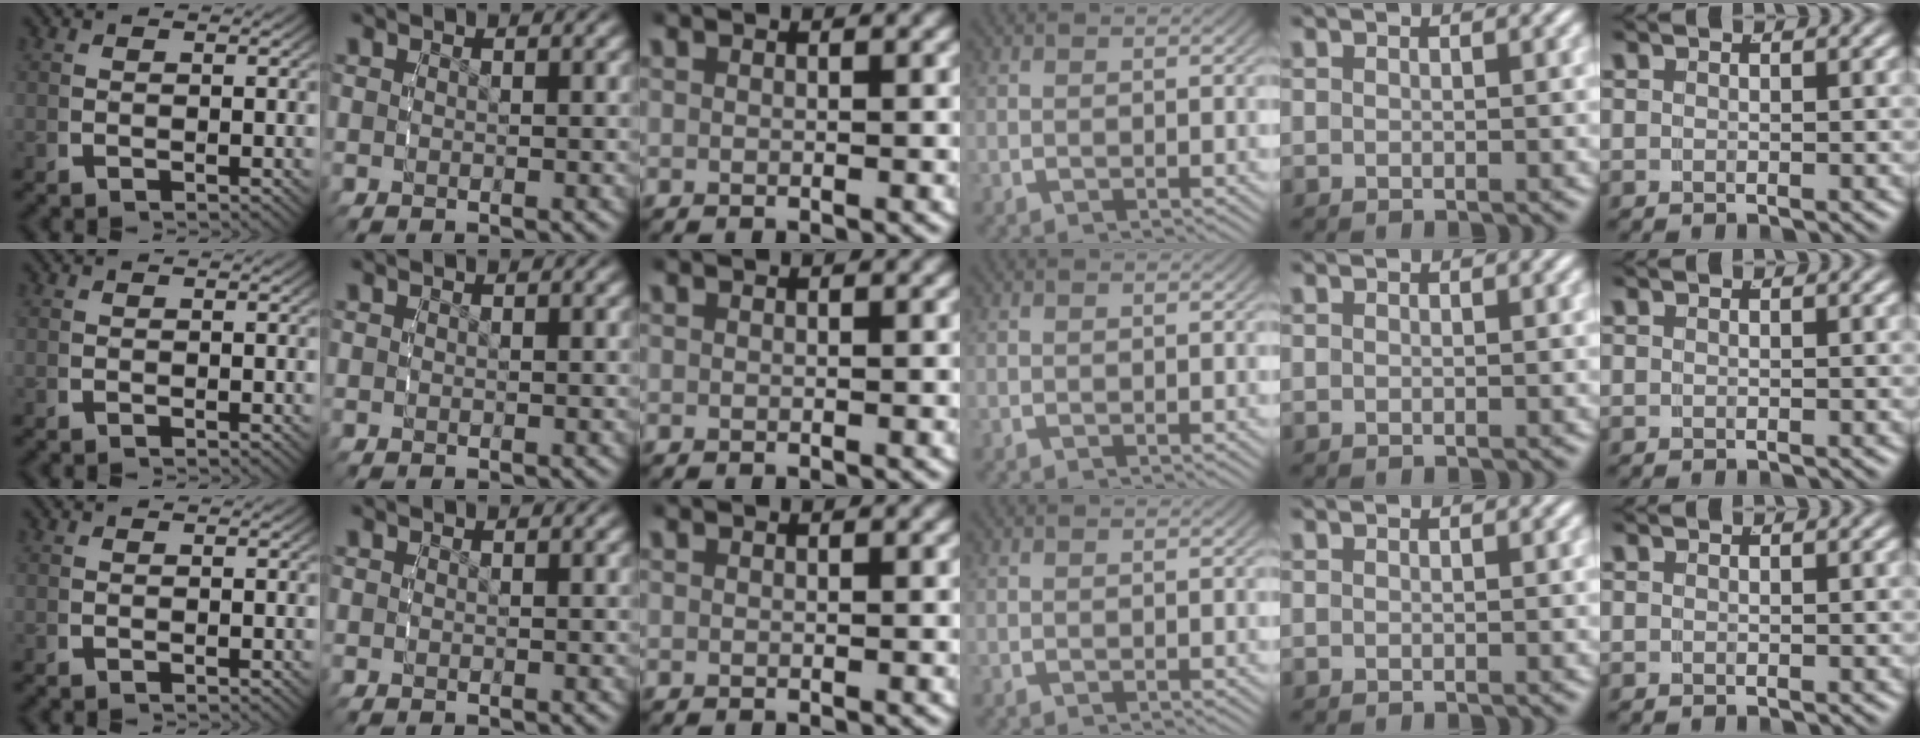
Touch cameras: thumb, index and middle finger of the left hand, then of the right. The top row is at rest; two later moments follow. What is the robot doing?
{"motion": "reach", "object": "jewelry box"}